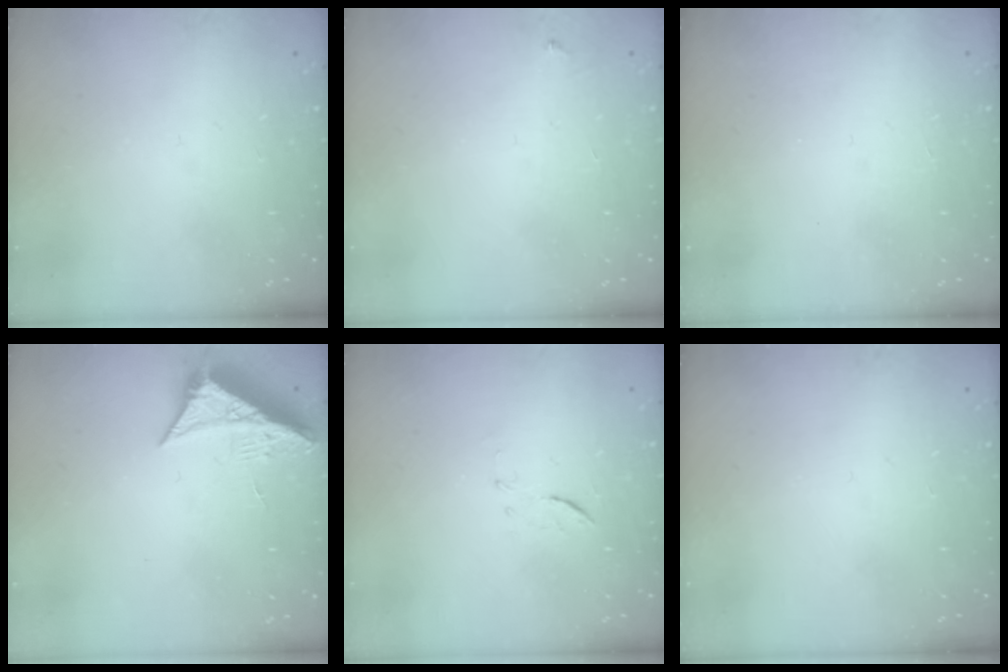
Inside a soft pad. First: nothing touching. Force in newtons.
{"total": 3.2, "press": 3.2, "slide": 0.5}
{"total": 1.6, "press": 1.6, "slide": 0.1}
{"total": 8.4, "press": 8.4, "slide": 0.5}
{"total": 6.2, "press": 6.0, "slide": 1.8}
{"total": 0.0}